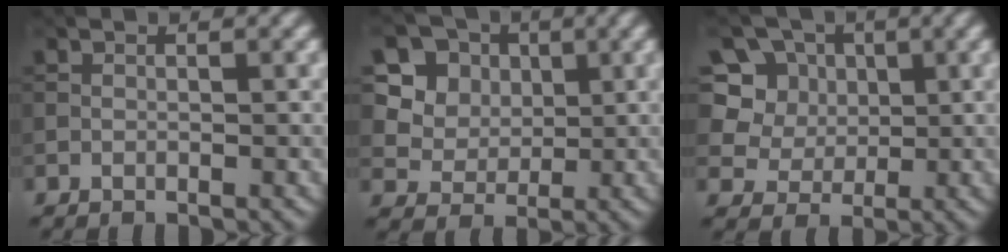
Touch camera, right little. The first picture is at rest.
{"total": 8.1, "force": [3.9, 6.6, 2.8], "torque": [-0.056, 0.012, 0.057]}
{"total": 8.1, "force": [3.0, 7.2, 2.4], "torque": [-0.058, 0.025, 0.041]}